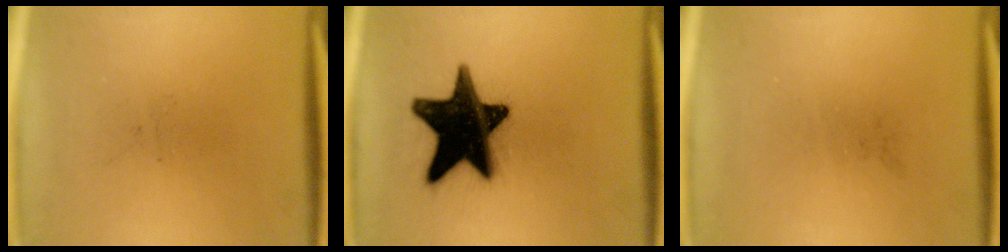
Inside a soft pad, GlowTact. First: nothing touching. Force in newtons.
{"total": 19.9}
{"total": 0.0}